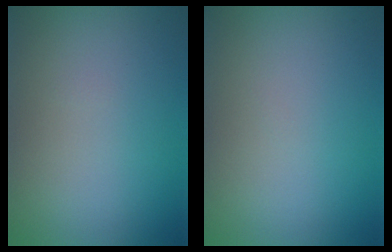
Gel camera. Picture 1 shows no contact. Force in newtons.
{"total": 0.0}